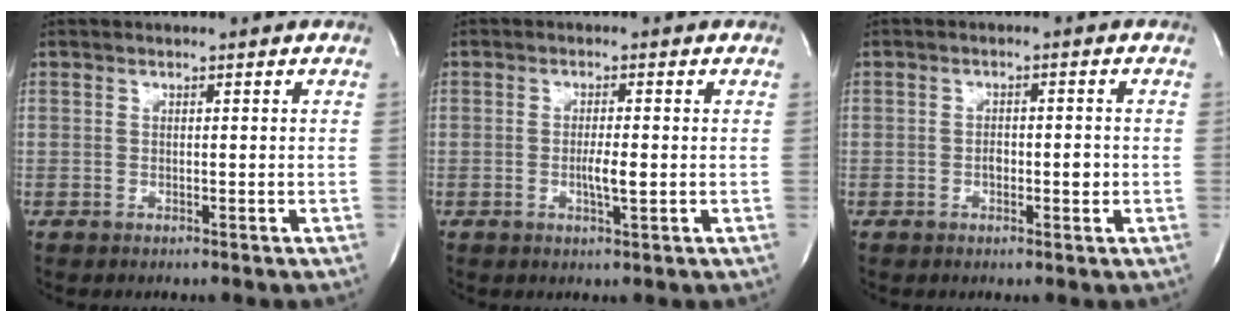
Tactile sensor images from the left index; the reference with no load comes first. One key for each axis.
{"total": 2.7, "fx": -0.7, "fy": 0.2, "fz": 2.6, "tx": -0.050, "ty": -0.007, "tz": -0.012}
{"total": 2.7, "fx": -0.9, "fy": 1.2, "fz": 2.2, "tx": -0.034, "ty": 0.000, "tz": -0.013}